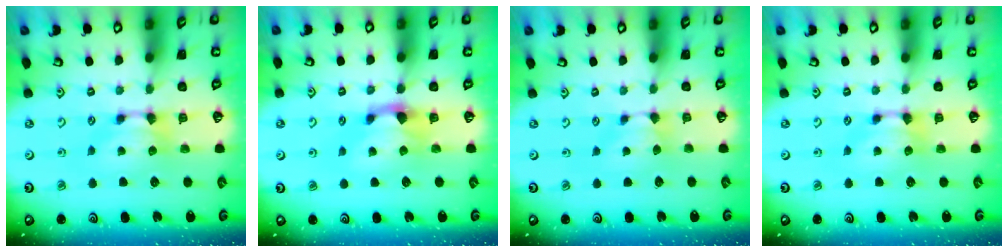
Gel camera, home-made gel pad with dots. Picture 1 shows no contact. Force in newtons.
{"total": 1.4, "press": 0.6, "slide": 1.2}
{"total": 1.1, "press": 0.7, "slide": 0.8}
{"total": 0.0}